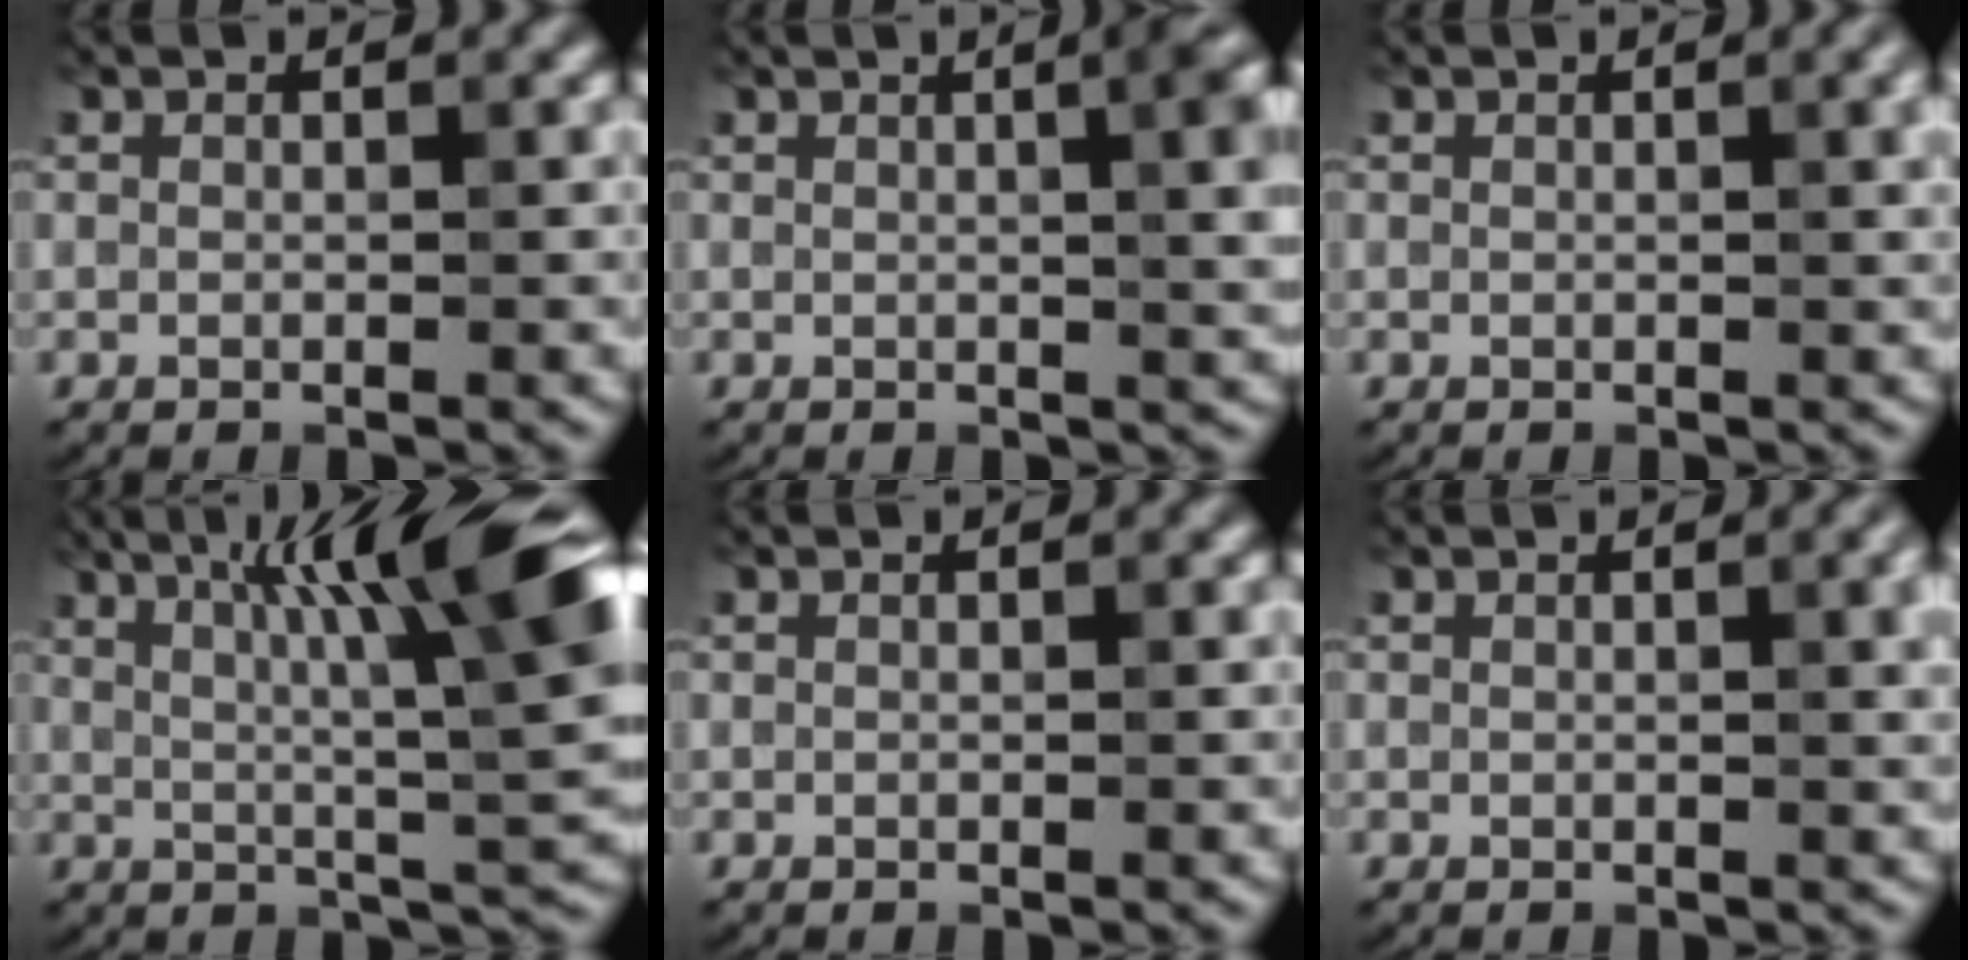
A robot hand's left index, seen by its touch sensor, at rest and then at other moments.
{"total": 8.4, "force": [1.9, 3.7, 7.3], "torque": [-0.038, 0.022, 0.019]}
{"total": 1.9, "force": [0.6, 0.6, 1.7], "torque": [-0.016, 0.005, 0.008]}
{"total": 12.3, "force": [4.1, 1.9, 11.4], "torque": [-0.162, 0.016, 0.068]}
{"total": 0.0}
{"total": 2.6, "force": [0.7, 0.9, 2.4], "torque": [-0.021, 0.006, 0.007]}